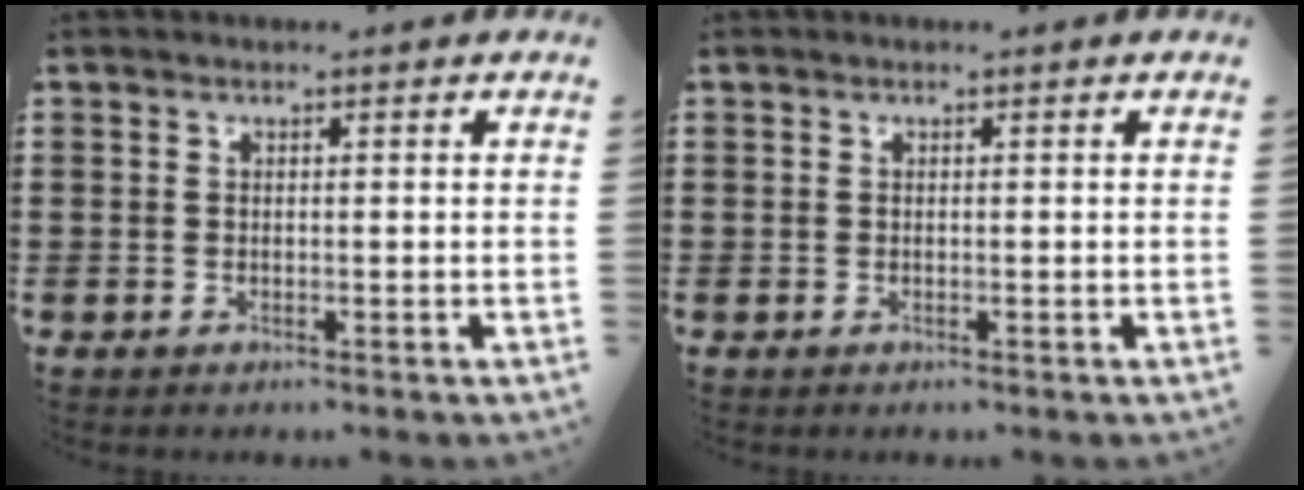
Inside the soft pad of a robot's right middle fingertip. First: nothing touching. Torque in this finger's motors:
{"motor_torque": [0.07, 0.01, -0.03, 0.02]}